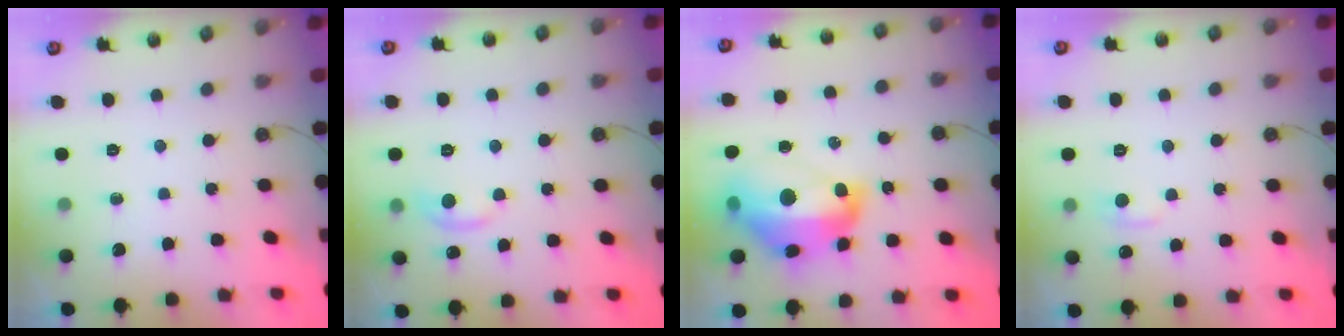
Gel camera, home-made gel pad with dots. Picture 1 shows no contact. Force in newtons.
{"total": 0.7, "press": 0.1, "slide": 0.7}
{"total": 15.2, "press": 15.1, "slide": 1.3}
{"total": 1.9, "press": 1.8, "slide": 0.6}